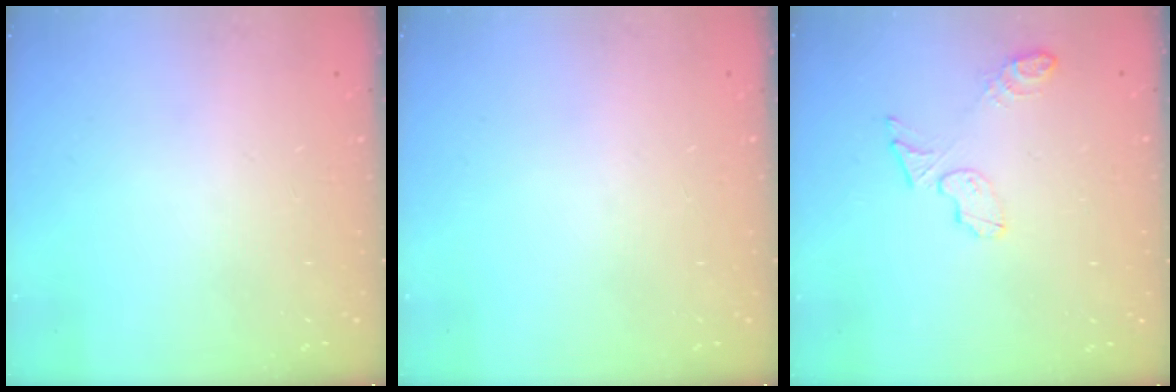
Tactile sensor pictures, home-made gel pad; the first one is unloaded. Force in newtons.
{"total": 0.0}
{"total": 6.9, "press": 6.9, "slide": 0.5}